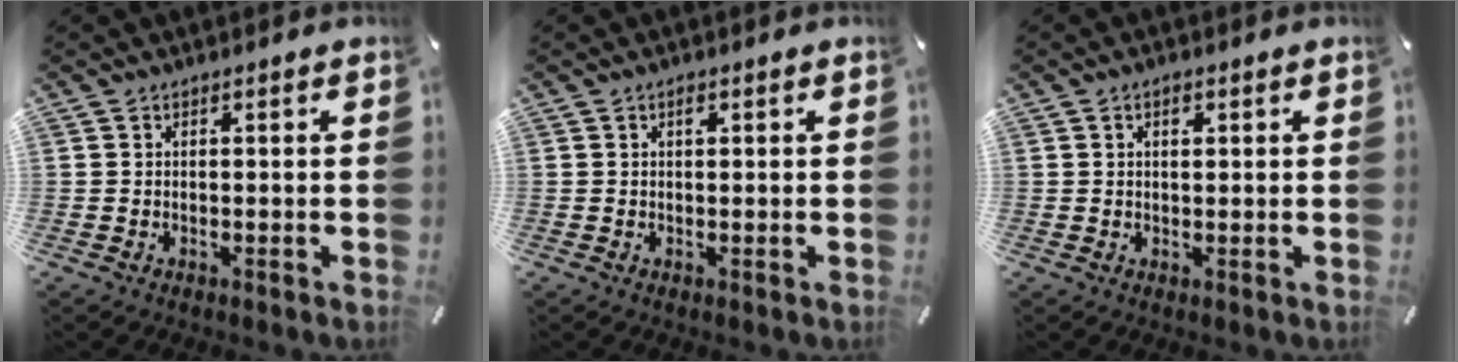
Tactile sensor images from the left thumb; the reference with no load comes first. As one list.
[{"total": 1.0, "force": [0.4, 0.5, 0.8], "torque": [-0.009, 0.000, 0.005]}, {"total": 2.0, "force": [0.7, 1.1, 1.4], "torque": [-0.023, 0.002, 0.010]}]